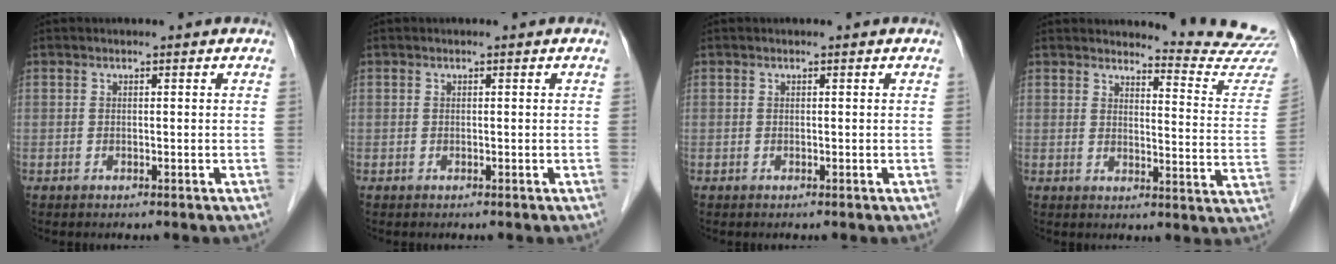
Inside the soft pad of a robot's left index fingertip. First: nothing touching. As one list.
[{"total": 0.0}, {"total": 0.0}, {"total": 12.0, "force": [11.9, -1.4, 0.2], "torque": [-0.001, -0.117, 0.123]}]